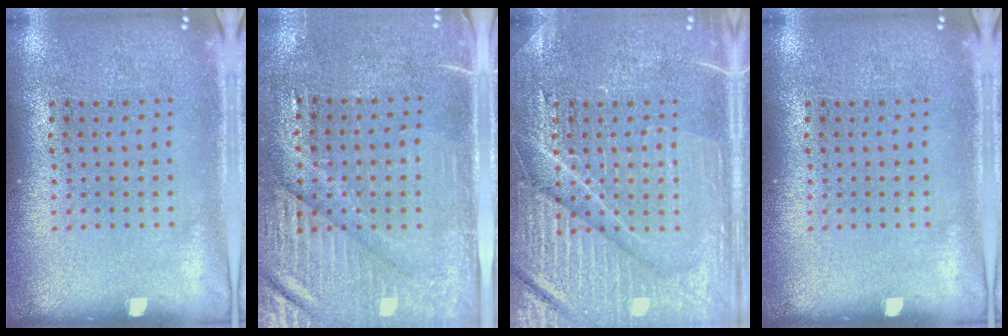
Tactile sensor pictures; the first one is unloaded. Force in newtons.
{"total": 3.5, "press": 3.2, "slide": 1.6}
{"total": 4.3, "press": 4.2, "slide": 0.6}
{"total": 0.0}